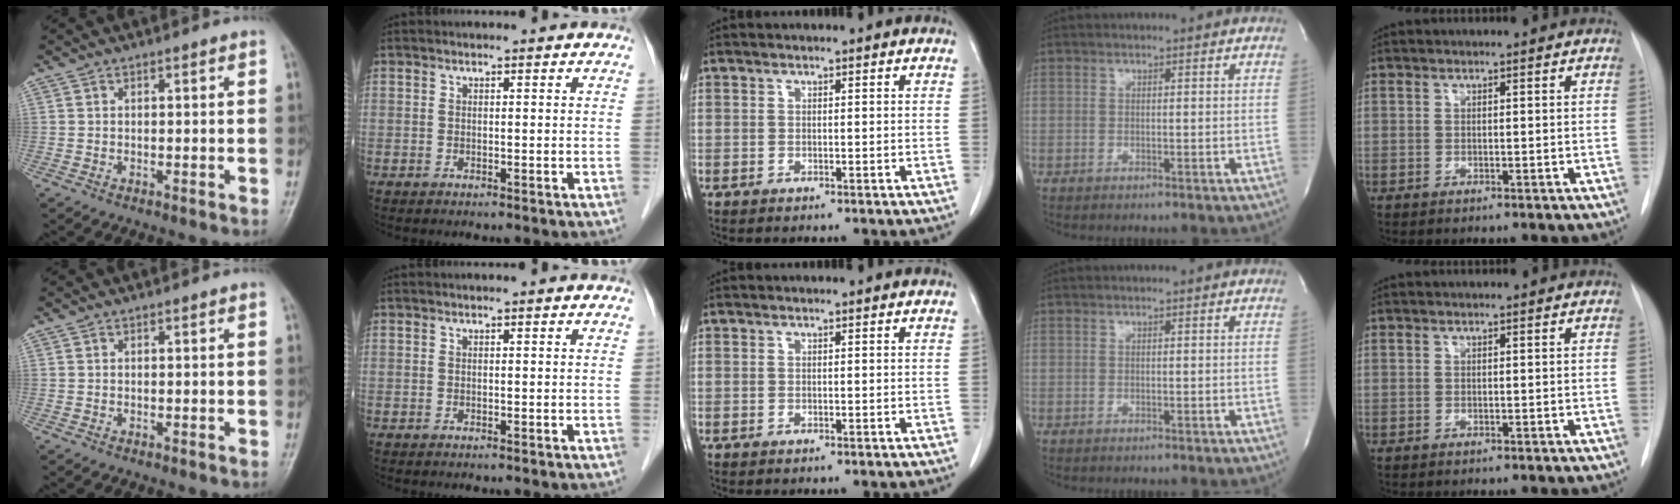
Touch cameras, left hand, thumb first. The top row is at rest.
{}